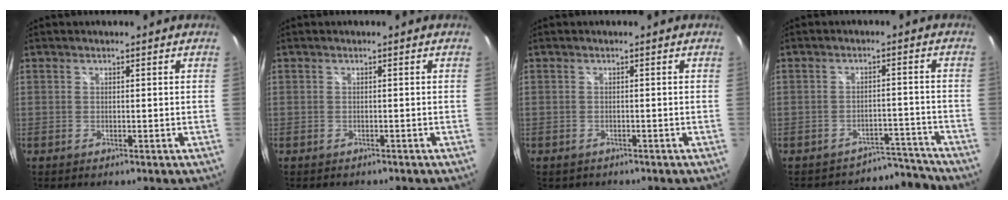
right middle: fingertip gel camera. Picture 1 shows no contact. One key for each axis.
{"total": 0.8, "fx": -0.8, "fy": 0.3, "fz": 0.2, "tx": -0.007, "ty": -0.002, "tz": -0.010}
{"total": 1.5, "fx": -1.1, "fy": 1.0, "fz": 0.3, "tx": -0.011, "ty": -0.004, "tz": -0.015}
{"total": 5.4, "fx": -5.1, "fy": 1.0, "fz": -1.3, "tx": 0.030, "ty": 0.030, "tz": -0.072}